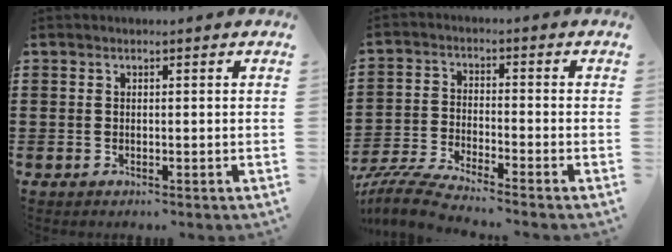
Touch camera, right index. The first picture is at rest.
{"total": 5.5, "force": [-5.3, -0.2, 1.6], "torque": [-0.053, -0.015, -0.109]}